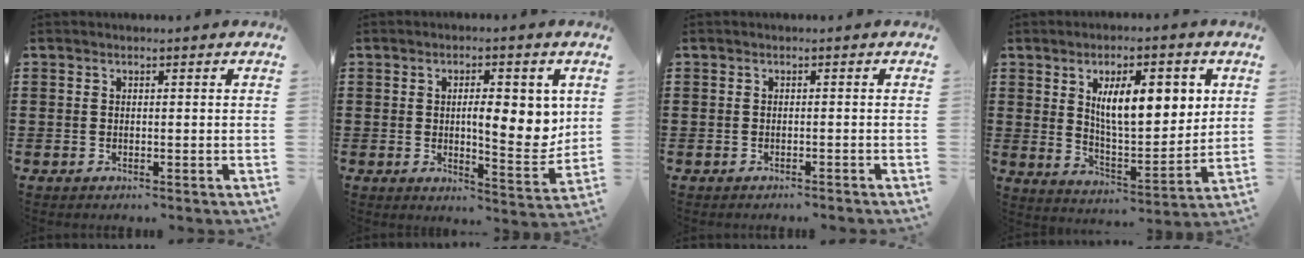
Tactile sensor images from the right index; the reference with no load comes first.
{"total": 8.6, "force": [1.4, 3.1, 7.9], "torque": [-0.112, -0.007, 0.014]}
{"total": 0.8, "force": [-0.7, 0.2, -0.1], "torque": [0.001, 0.003, -0.017]}
{"total": 10.5, "force": [3.7, 4.1, 8.9], "torque": [-0.149, -0.004, 0.059]}